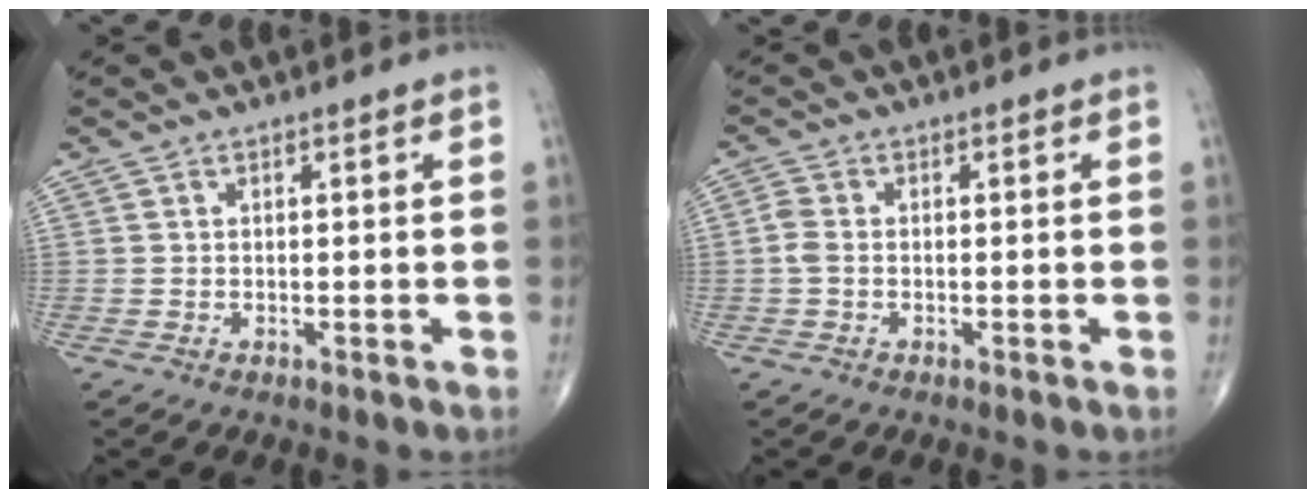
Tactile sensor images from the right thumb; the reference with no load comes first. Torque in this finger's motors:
{"motor_torque": [-0.07, -0.10, 0.04, 0.06, 0.10]}